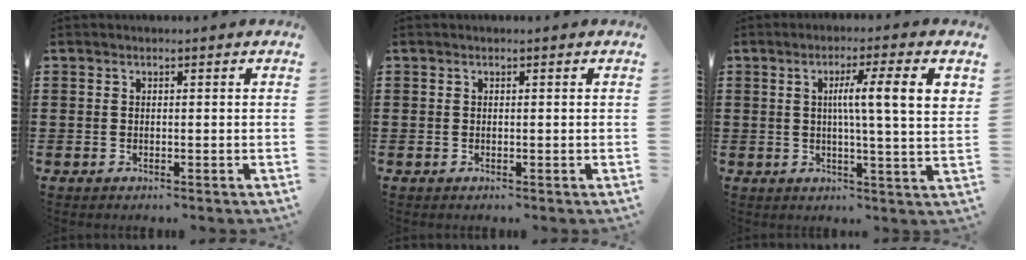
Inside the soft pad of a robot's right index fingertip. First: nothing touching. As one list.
[{"total": 0.0}, {"total": 8.3, "force": [1.9, 0.6, 8.1], "torque": [-0.139, -0.006, 0.022]}]